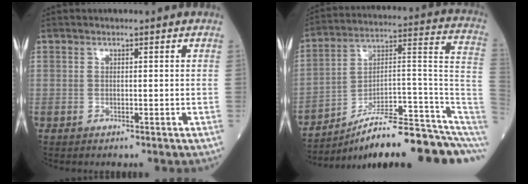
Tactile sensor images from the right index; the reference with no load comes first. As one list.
[{"total": 20.4, "force": [-14.7, 2.6, 13.9], "torque": [-0.126, 0.060, -0.216]}]